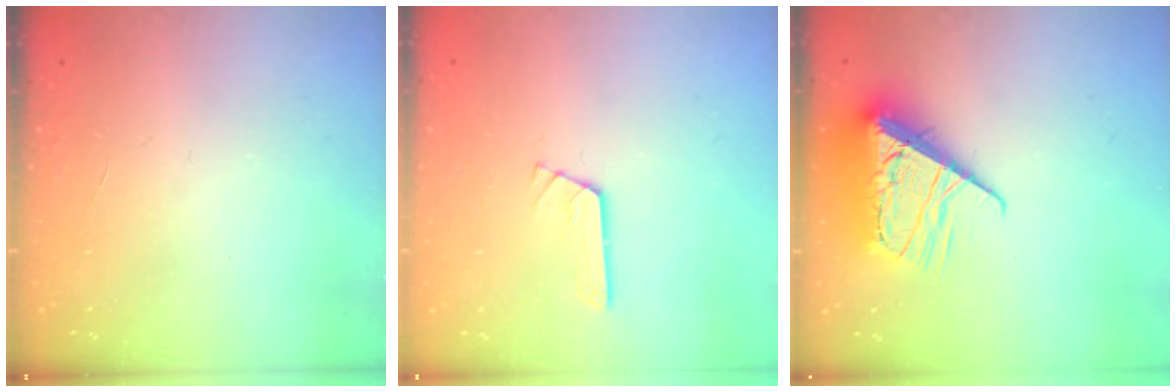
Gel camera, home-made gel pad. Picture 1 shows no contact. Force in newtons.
{"total": 2.6, "press": 2.6, "slide": 0.3}
{"total": 13.6, "press": 13.5, "slide": 1.6}